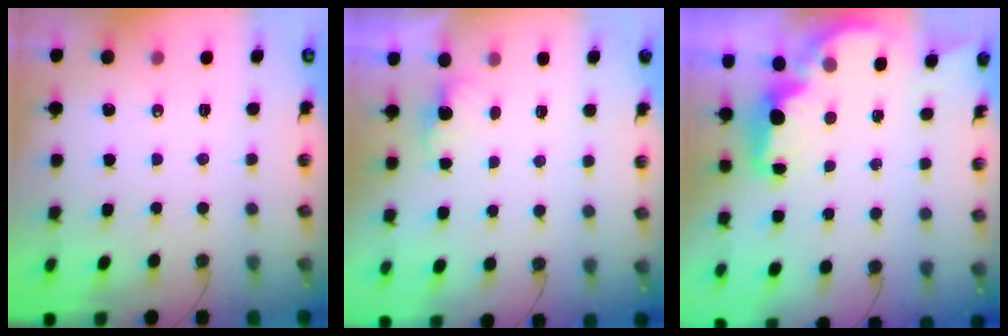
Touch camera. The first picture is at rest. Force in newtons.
{"total": 1.7, "press": 1.5, "slide": 0.8}
{"total": 2.4, "press": 2.3, "slide": 0.9}